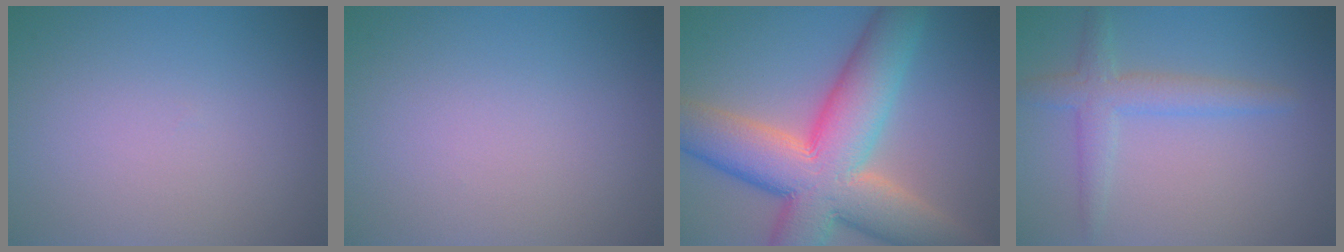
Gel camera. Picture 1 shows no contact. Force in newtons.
{"total": 0.0}
{"total": 13.7, "press": 13.7, "slide": 0.9}
{"total": 2.8, "press": 2.8, "slide": 0.1}